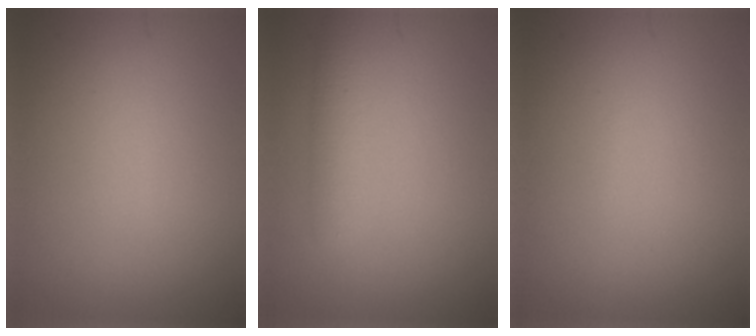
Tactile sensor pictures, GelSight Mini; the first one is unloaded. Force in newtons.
{"total": 2.2, "press": 2.2, "slide": 0.1}
{"total": 0.0}